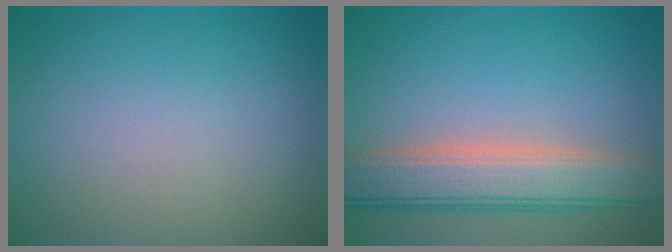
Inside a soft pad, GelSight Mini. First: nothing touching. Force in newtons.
{"total": 6.5, "press": 6.5, "slide": 0.6}